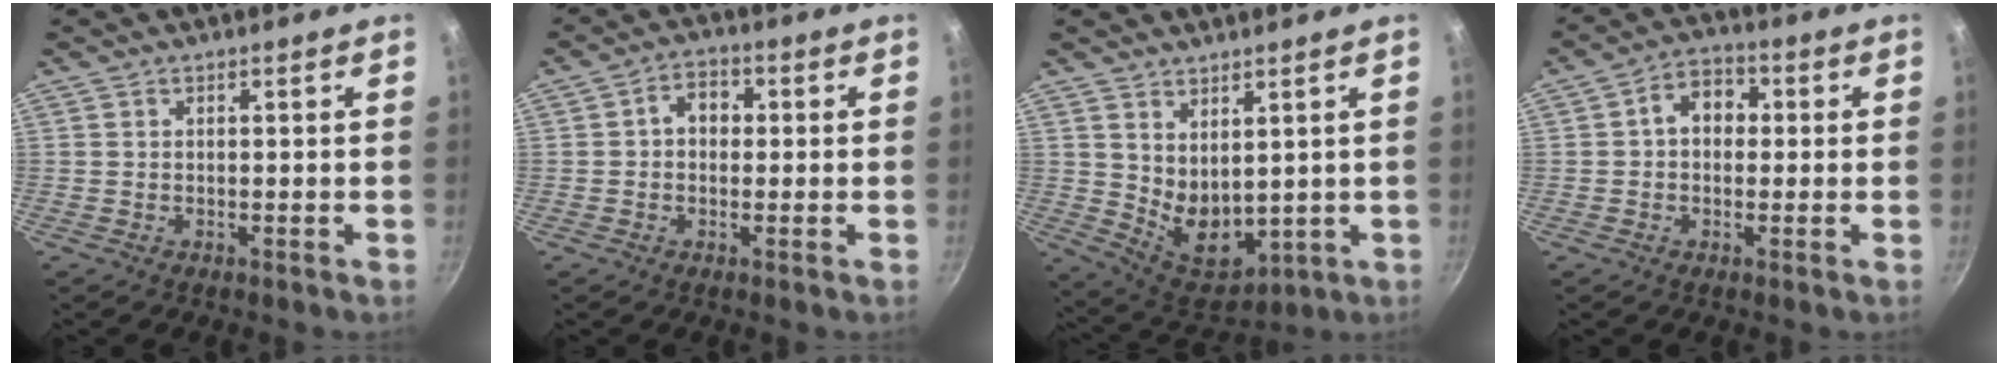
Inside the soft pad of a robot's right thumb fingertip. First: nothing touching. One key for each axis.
{"total": 5.0, "fx": 0.4, "fy": 3.9, "fz": 3.1, "tx": -0.025, "ty": 0.012, "tz": -0.003}
{"total": 9.6, "fx": 2.9, "fy": 5.9, "fz": 6.9, "tx": -0.089, "ty": -0.041, "tz": 0.077}
{"total": 7.1, "fx": 0.7, "fy": 5.4, "fz": 4.5, "tx": -0.035, "ty": 0.016, "tz": -0.002}